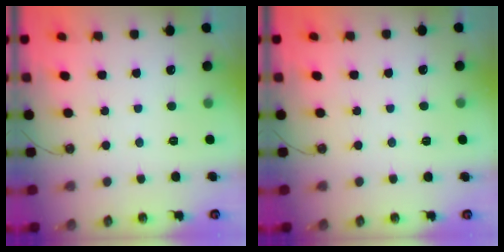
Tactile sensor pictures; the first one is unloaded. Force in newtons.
{"total": 2.5, "press": 1.7, "slide": 1.8}